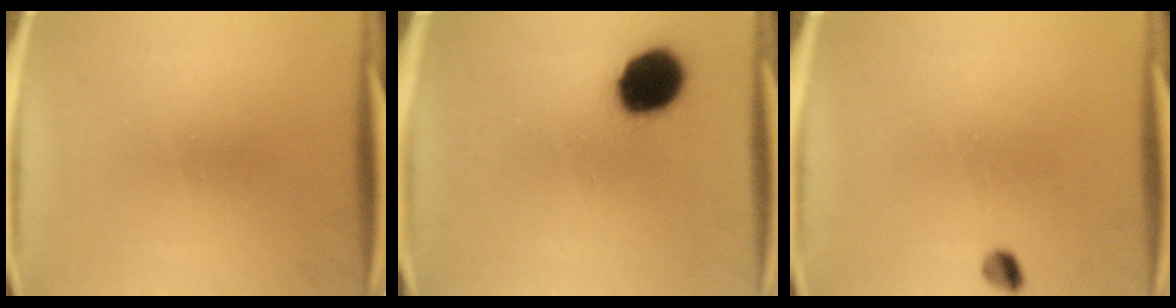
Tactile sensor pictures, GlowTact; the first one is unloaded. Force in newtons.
{"total": 12.6}
{"total": 2.3}